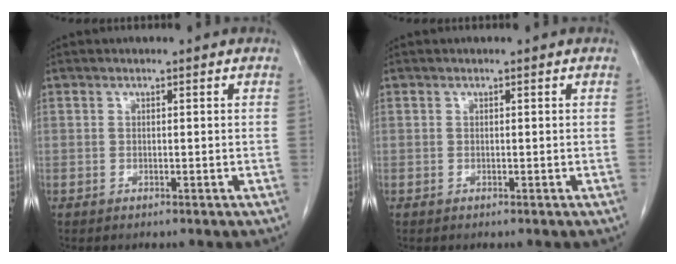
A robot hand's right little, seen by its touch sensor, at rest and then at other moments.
{"total": 0.0}